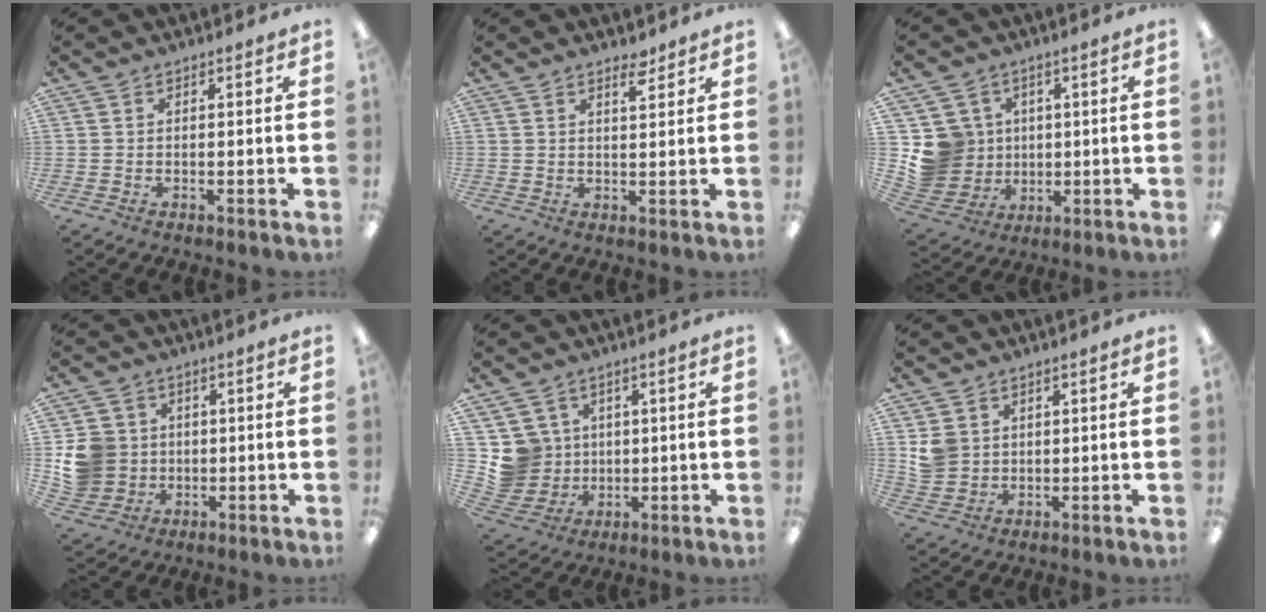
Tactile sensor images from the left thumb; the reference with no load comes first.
{"total": 3.2, "force": [2.6, 0.8, 1.7], "torque": [-0.015, -0.013, 0.042]}
{"total": 10.4, "force": [1.8, 10.1, 2.0], "torque": [-0.066, -0.006, 0.047]}
{"total": 10.3, "force": [0.7, 9.8, 3.0], "torque": [-0.081, 0.009, 0.024]}
{"total": 8.2, "force": [2.2, 7.9, 0.6], "torque": [-0.028, -0.007, 0.053]}
{"total": 5.2, "force": [1.9, 4.8, 1.0], "torque": [-0.016, 0.005, 0.036]}